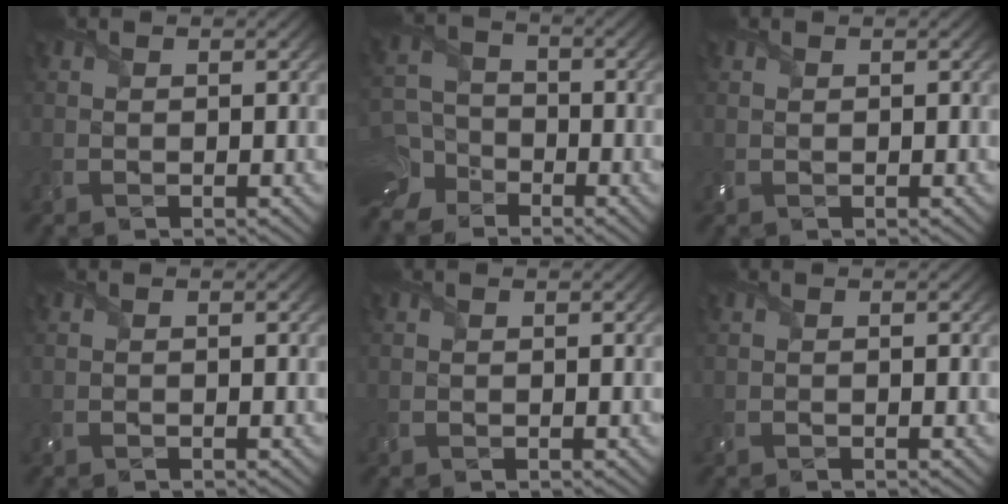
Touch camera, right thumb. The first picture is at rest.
{"total": 9.4, "force": [-6.4, 6.3, 2.7], "torque": [-0.072, -0.035, -0.125]}
{"total": 0.7, "force": [0.5, 0.4, 0.2], "torque": [-0.010, -0.001, 0.012]}
{"total": 0.0}
{"total": 0.0}
{"total": 0.0}